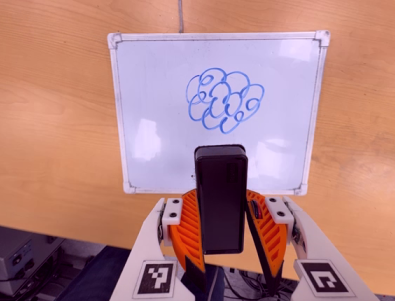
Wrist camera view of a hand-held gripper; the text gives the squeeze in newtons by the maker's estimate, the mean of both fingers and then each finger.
{"total": 5.7, "left": 5.7, "right": 5.8}